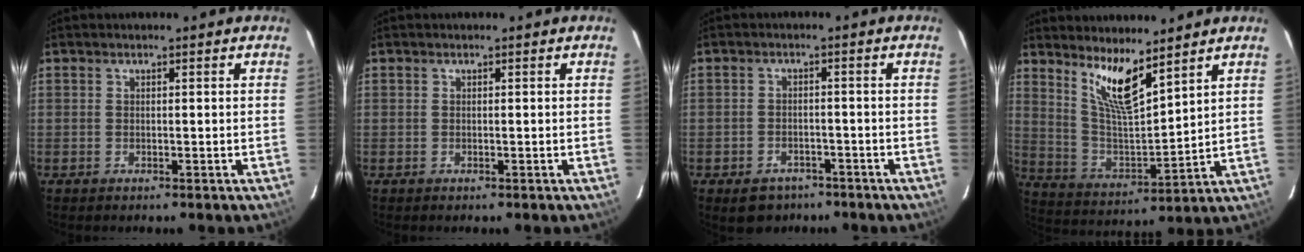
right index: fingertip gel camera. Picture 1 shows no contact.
{"total": 0.0}
{"total": 5.6, "force": [-3.9, 3.8, 1.5], "torque": [-0.038, 0.008, -0.049]}
{"total": 10.5, "force": [7.5, 2.0, 7.1], "torque": [-0.134, -0.014, 0.155]}